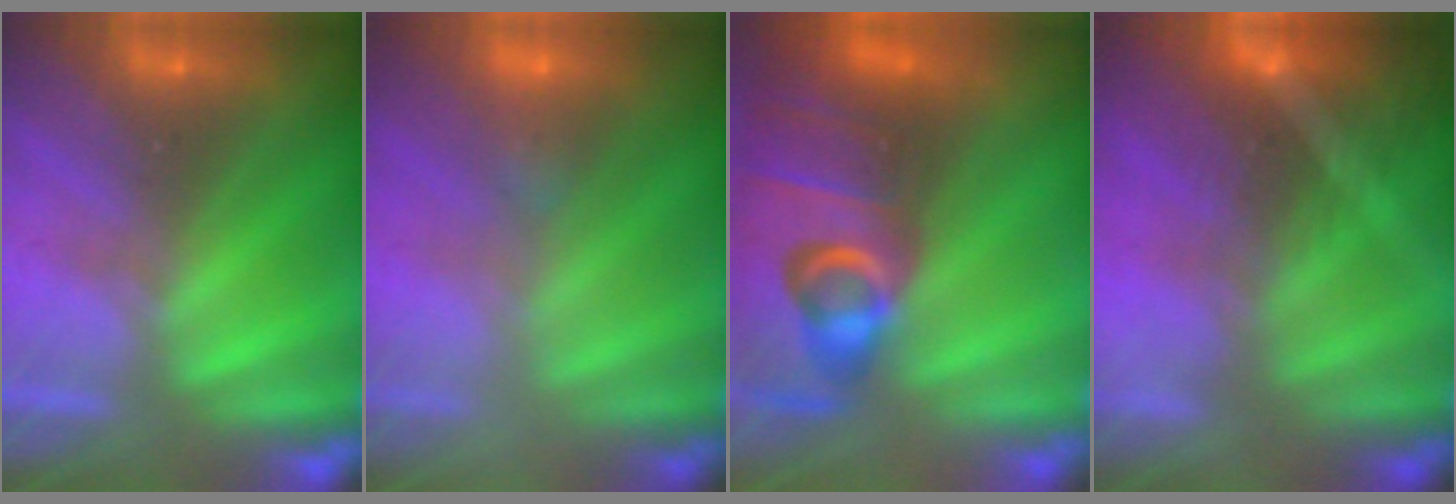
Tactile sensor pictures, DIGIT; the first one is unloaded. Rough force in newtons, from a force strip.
{"total": 2.2}
{"total": 8.3}
{"total": 8.6}